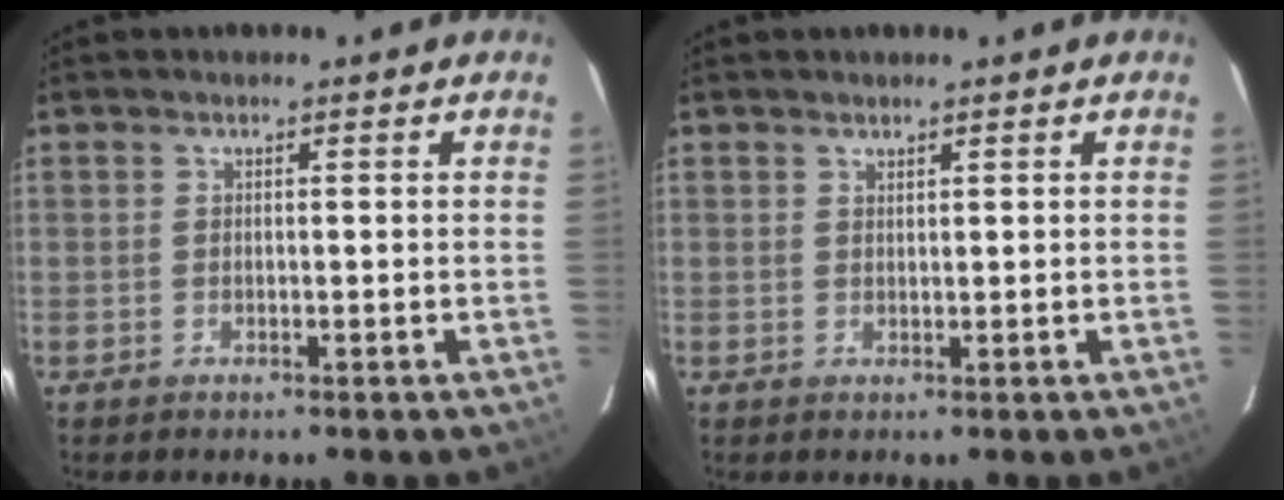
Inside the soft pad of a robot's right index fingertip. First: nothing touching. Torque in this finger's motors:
{"motor_torque": [-0.06, 0.06, 0.05, 0.00]}